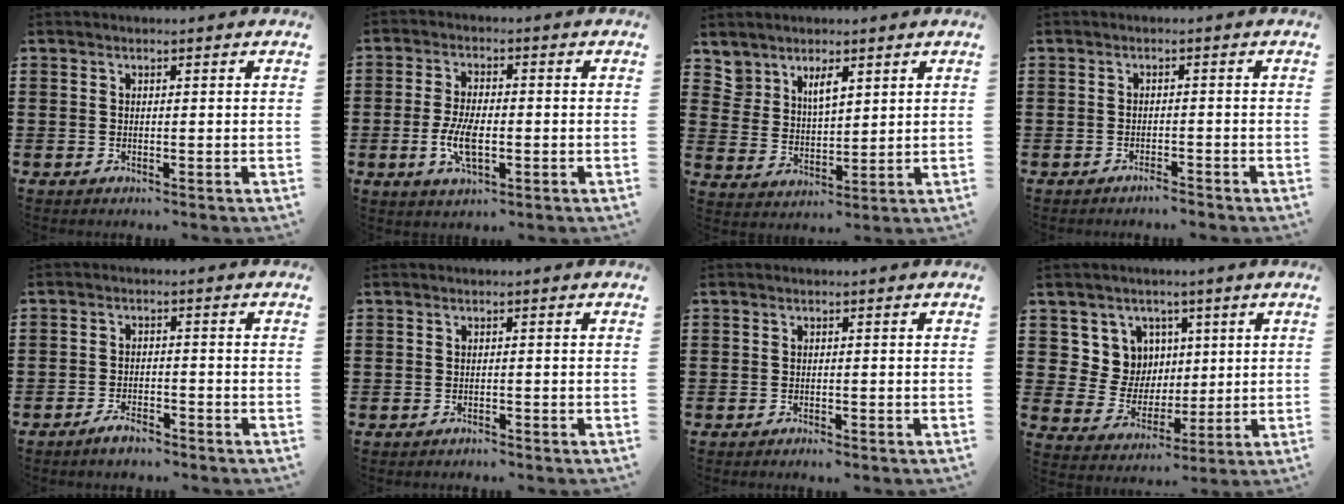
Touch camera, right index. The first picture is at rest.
{"total": 6.3, "force": [-1.5, 2.6, 5.5], "torque": [-0.123, -0.005, -0.031]}
{"total": 4.8, "force": [3.6, 2.4, 2.1], "torque": [-0.056, 0.000, 0.069]}
{"total": 1.5, "force": [-1.4, 0.2, 0.4], "torque": [-0.012, -0.001, -0.028]}
{"total": 2.9, "force": [-2.6, 0.6, 1.0], "torque": [-0.020, 0.005, -0.050]}
{"total": 0.9, "force": [-0.9, 0.1, -0.1], "torque": [-0.001, 0.002, -0.021]}
{"total": 0.9, "force": [-0.9, 0.1, 0.1], "torque": [-0.005, -0.001, -0.018]}
{"total": 7.7, "force": [2.8, 7.1, 1.2], "torque": [-0.058, -0.003, 0.055]}